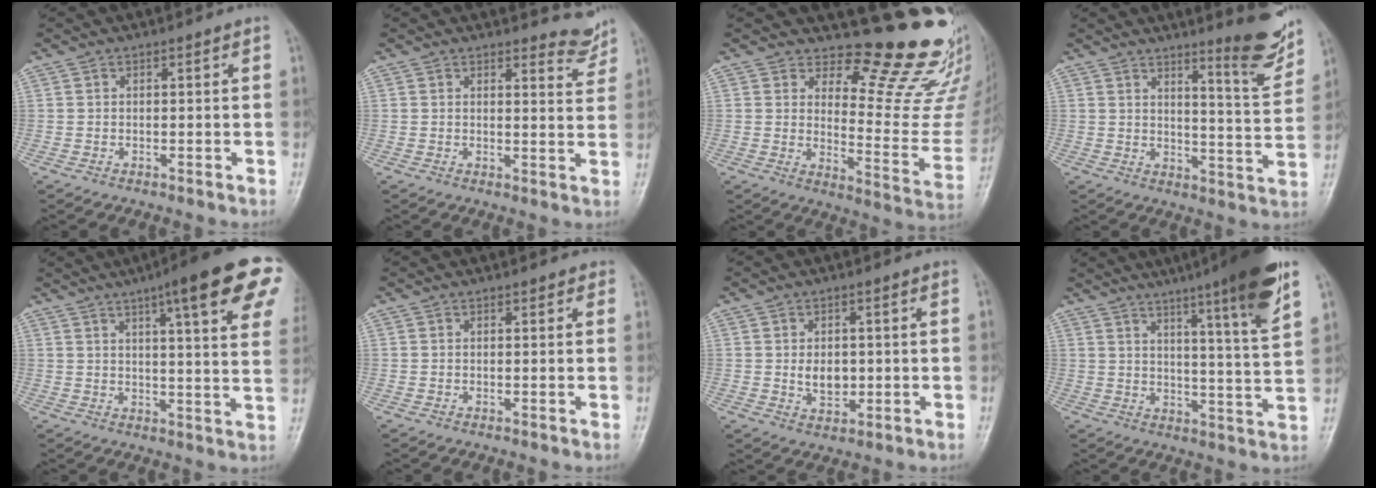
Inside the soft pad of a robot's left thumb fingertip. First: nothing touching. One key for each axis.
{"total": 4.6, "fx": 4.4, "fy": 1.4, "fz": 0.4, "tx": 0.013, "ty": -0.042, "tz": 0.042}
{"total": 17.2, "fx": 15.1, "fy": 4.4, "fz": 7.1, "tx": -0.041, "ty": -0.177, "tz": 0.185}
{"total": 10.4, "fx": 7.6, "fy": 1.2, "fz": 7.0, "tx": -0.074, "ty": -0.063, "tz": 0.108}
{"total": 20.4, "fx": 10.6, "fy": 3.6, "fz": 17.0, "tx": -0.214, "ty": -0.021, "tz": 0.128}
{"total": 1.1, "fx": 0.7, "fy": 0.7, "fz": 0.5, "tx": 0.004, "ty": -0.002, "tz": 0.002}
{"total": 4.6, "fx": 0.1, "fy": 3.3, "fz": 3.1, "tx": -0.034, "ty": -0.004, "tz": 0.008}
{"total": 17.4, "fx": 10.6, "fy": 1.0, "fz": 13.8, "tx": -0.191, "ty": -0.045, "tz": 0.141}